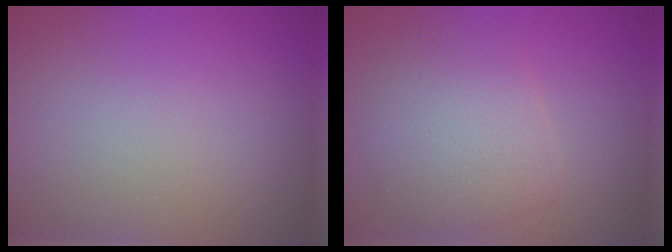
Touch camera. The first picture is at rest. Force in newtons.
{"total": 4.1, "press": 4.1, "slide": 0.0}